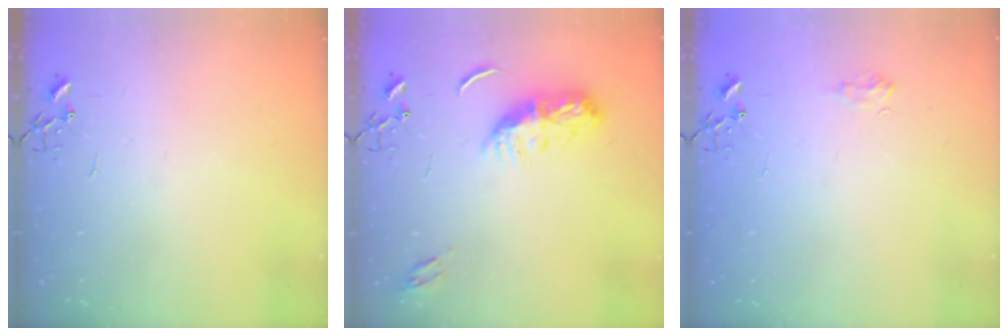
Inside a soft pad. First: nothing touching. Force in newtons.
{"total": 10.4, "press": 10.4, "slide": 0.0}
{"total": 6.0, "press": 5.9, "slide": 0.7}